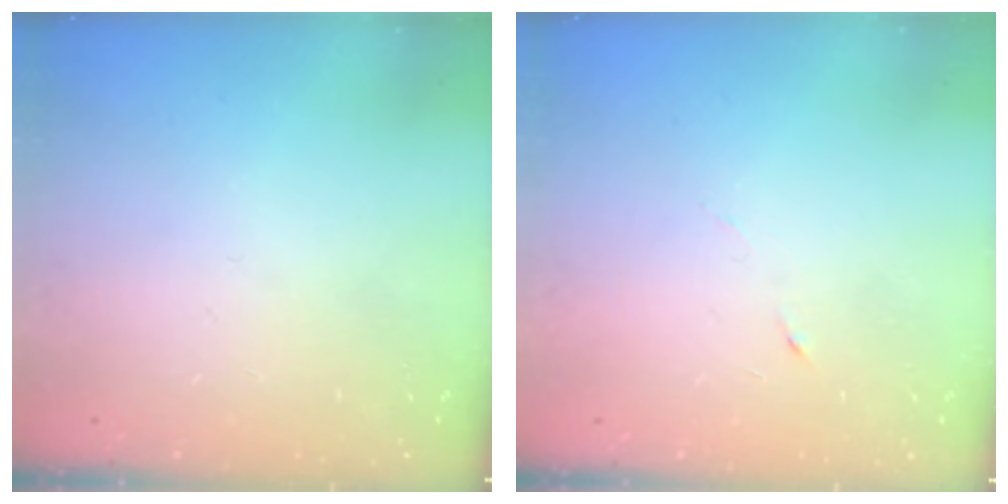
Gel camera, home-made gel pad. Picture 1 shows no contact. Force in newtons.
{"total": 3.1, "press": 3.0, "slide": 1.0}